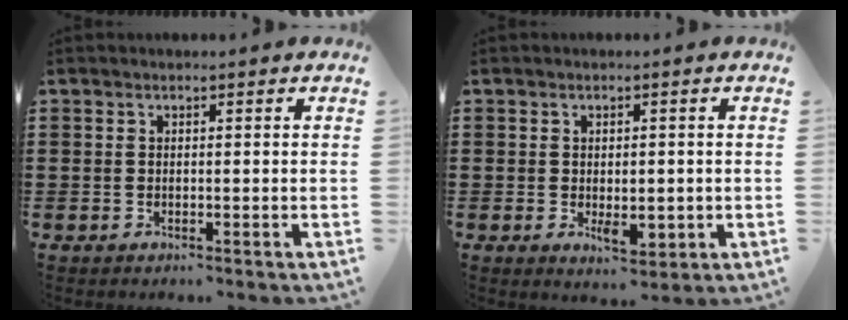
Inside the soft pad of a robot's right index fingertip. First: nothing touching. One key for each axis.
{"total": 2.9, "fx": -0.2, "fy": 1.5, "fz": 2.5, "tx": -0.032, "ty": -0.006, "tz": -0.006}